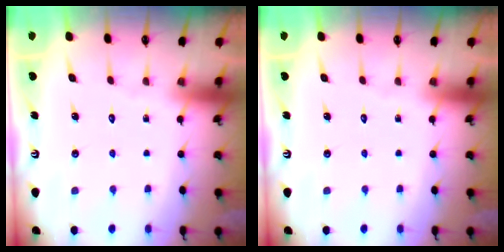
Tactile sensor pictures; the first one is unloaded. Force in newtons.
{"total": 0.0}